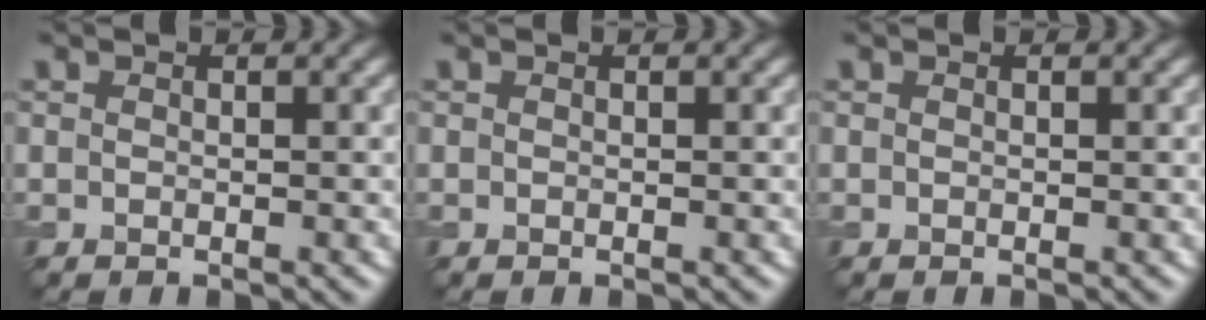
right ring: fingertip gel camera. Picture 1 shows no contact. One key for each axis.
{"total": 0.0}
{"total": 0.0}